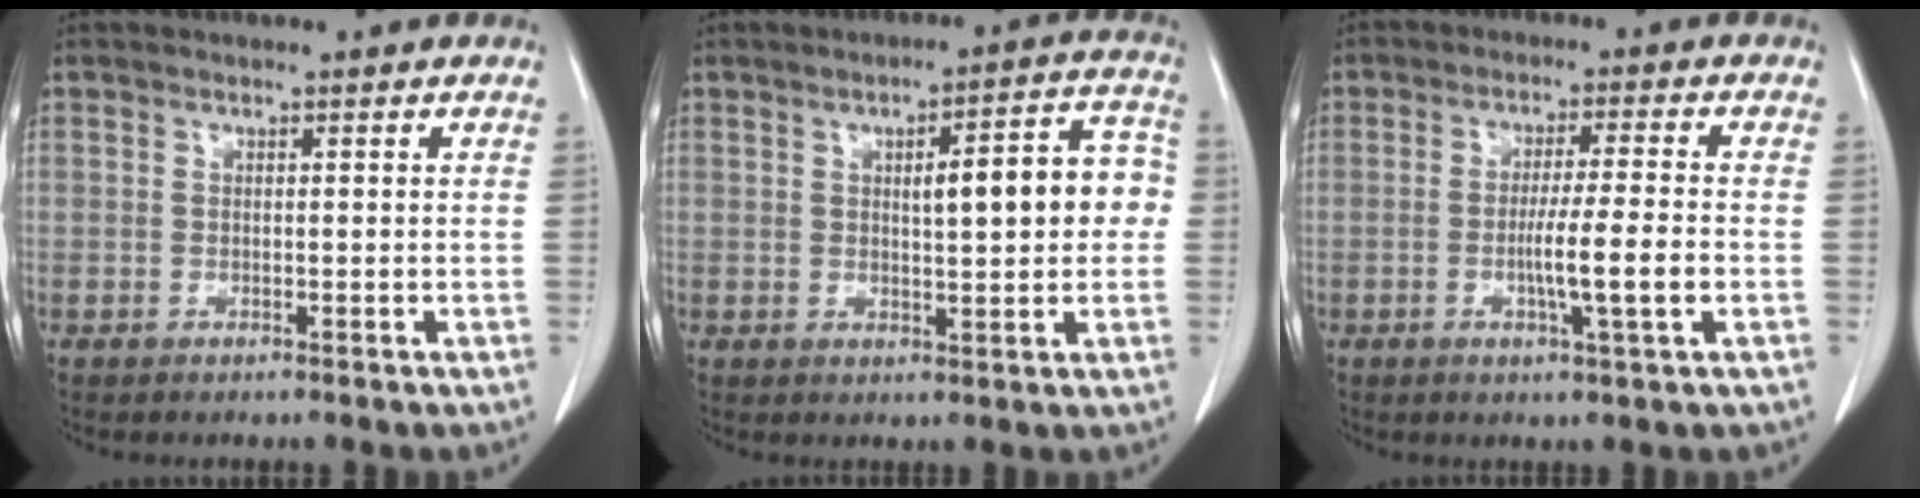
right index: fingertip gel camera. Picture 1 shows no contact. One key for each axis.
{"total": 9.8, "fx": 0.9, "fy": 2.4, "fz": 9.5, "tx": -0.124, "ty": 0.030, "tz": 0.014}
{"total": 7.2, "fx": -1.7, "fy": -0.4, "fz": 7.0, "tx": -0.116, "ty": -0.009, "tz": -0.030}